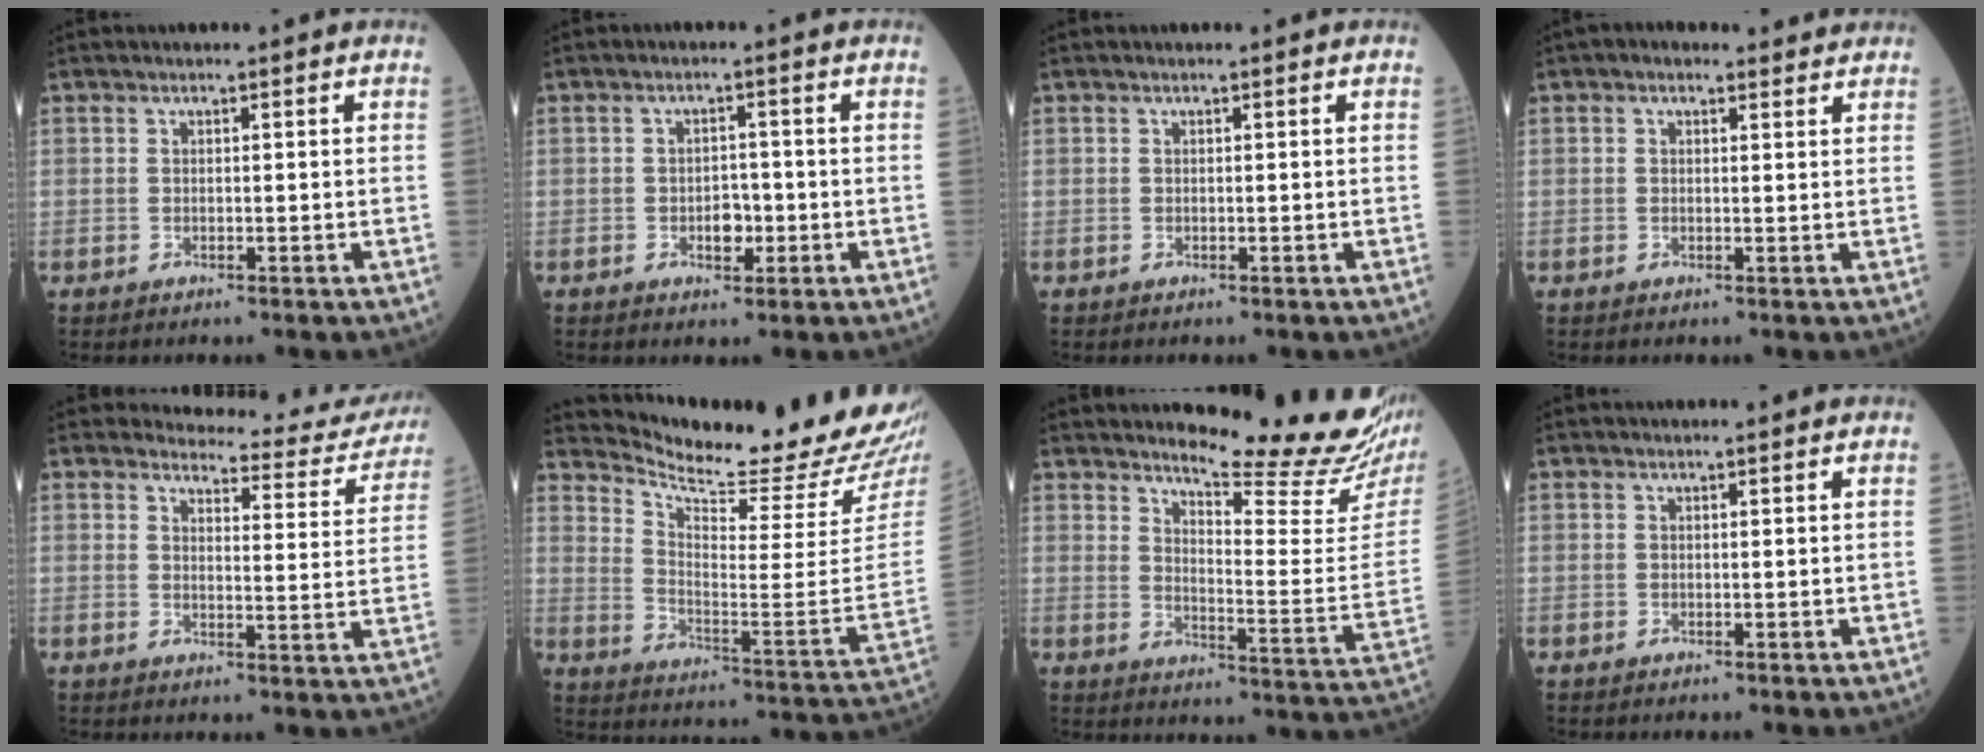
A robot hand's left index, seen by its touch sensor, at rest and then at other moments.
{"total": 2.8, "force": [-0.8, 1.7, 2.1], "torque": [-0.029, 0.005, -0.010]}
{"total": 0.0}
{"total": 3.1, "force": [2.4, 1.4, 1.3], "torque": [-0.018, 0.023, 0.028]}
{"total": 13.0, "force": [12.8, 1.9, 0.6], "torque": [0.011, -0.065, 0.127]}
{"total": 22.7, "force": [21.5, -0.3, 7.2], "torque": [-0.138, -0.123, 0.292]}
{"total": 18.4, "force": [16.6, 0.0, 7.8], "torque": [-0.118, -0.109, 0.205]}
{"total": 1.2, "force": [1.2, 0.0, 0.3], "torque": [-0.010, 0.006, 0.016]}